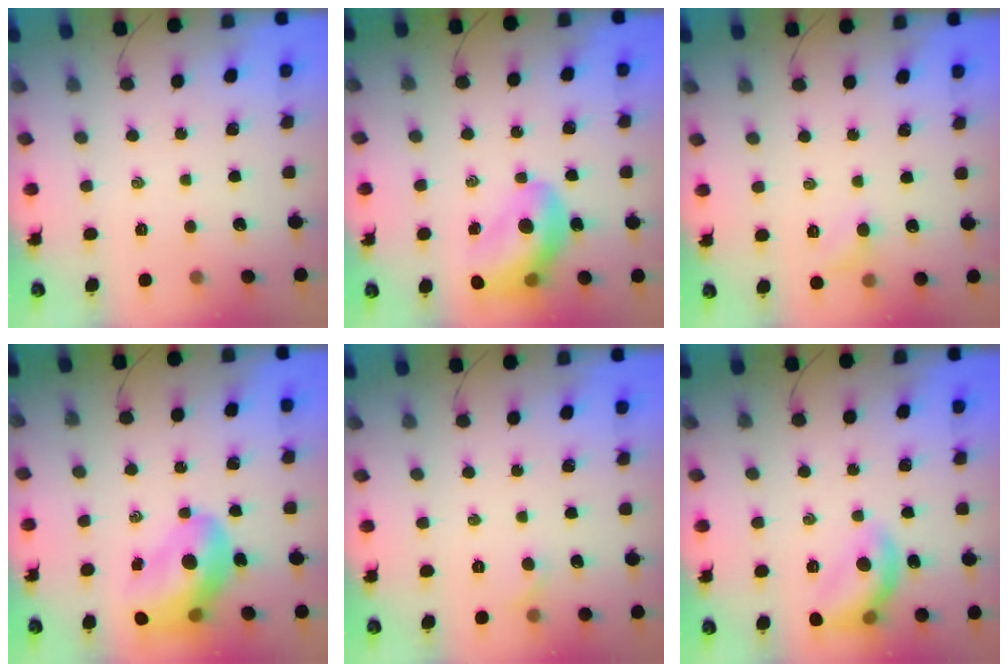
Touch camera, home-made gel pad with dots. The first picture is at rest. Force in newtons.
{"total": 14.1, "press": 13.6, "slide": 3.8}
{"total": 5.7, "press": 5.5, "slide": 1.7}
{"total": 16.2, "press": 15.6, "slide": 4.5}
{"total": 3.9, "press": 3.6, "slide": 1.5}
{"total": 12.1, "press": 12.1, "slide": 0.7}